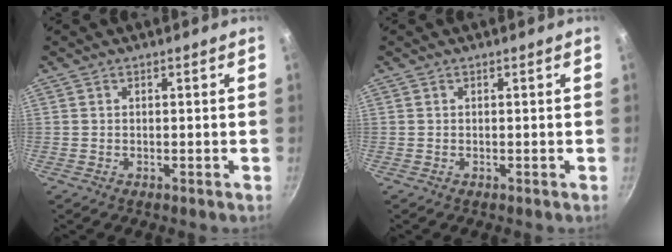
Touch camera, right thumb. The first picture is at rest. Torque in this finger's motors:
{"motor_torque": [0.00, 0.00, -0.01, -0.01, 0.00]}